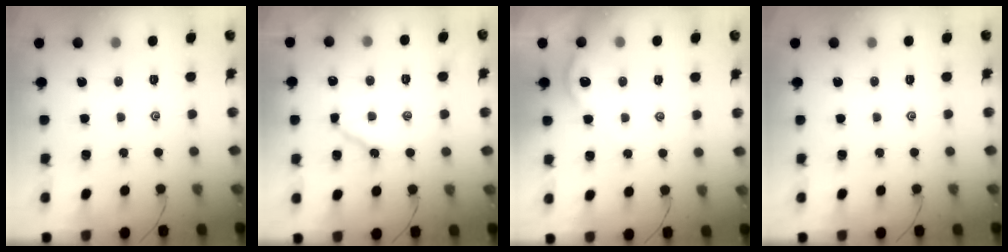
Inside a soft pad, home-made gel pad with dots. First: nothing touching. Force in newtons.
{"total": 5.7, "press": 5.7, "slide": 0.8}
{"total": 1.7, "press": 1.7, "slide": 0.4}
{"total": 0.0}